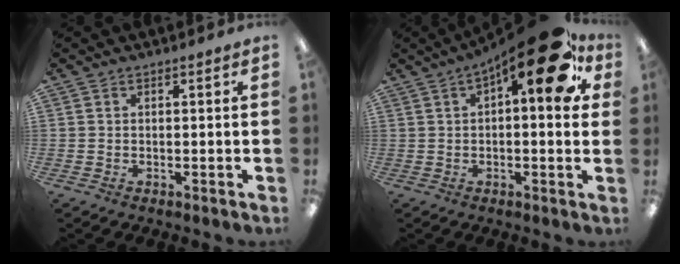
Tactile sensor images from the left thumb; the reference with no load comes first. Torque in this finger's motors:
{"motor_torque": [-0.03, 1.18, 1.32, -1.45, 0.15]}